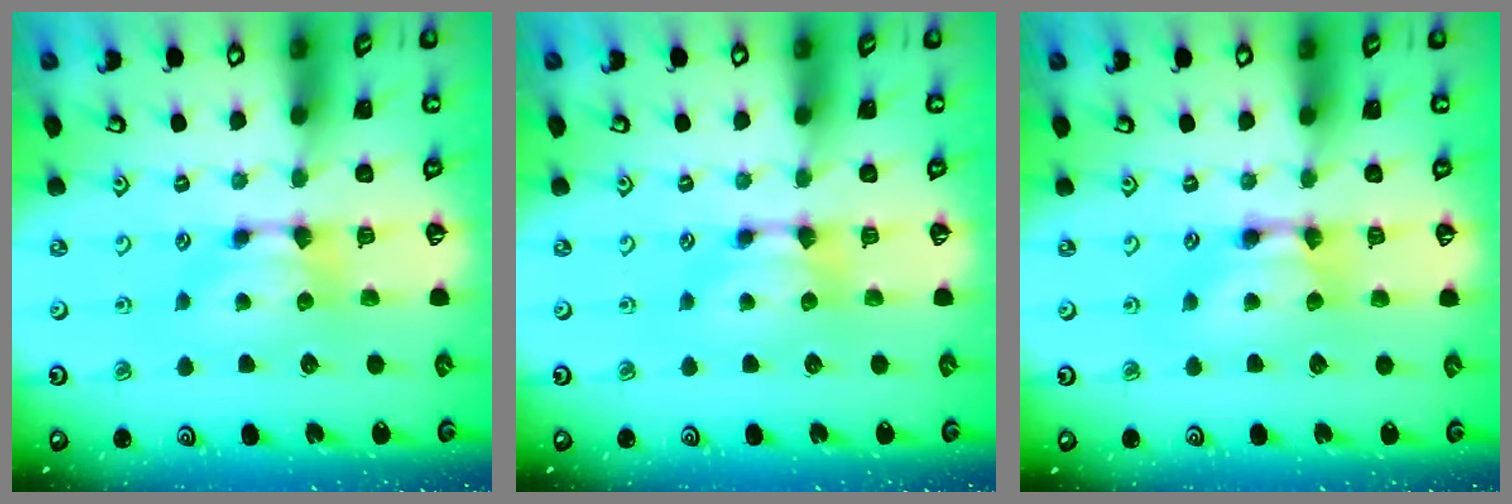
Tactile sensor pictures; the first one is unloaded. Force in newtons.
{"total": 0.0}
{"total": 1.9, "press": 1.9, "slide": 0.1}